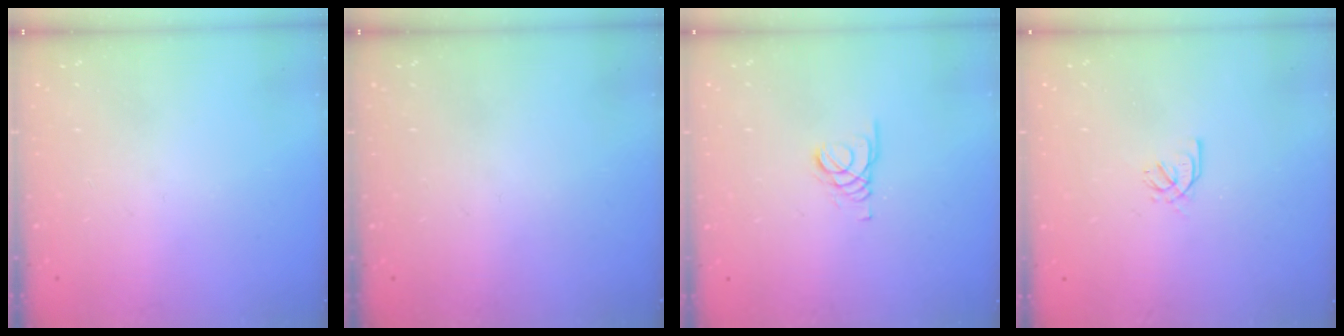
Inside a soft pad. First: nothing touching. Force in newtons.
{"total": 0.0}
{"total": 1.8, "press": 1.8, "slide": 0.2}
{"total": 1.7, "press": 1.6, "slide": 0.5}